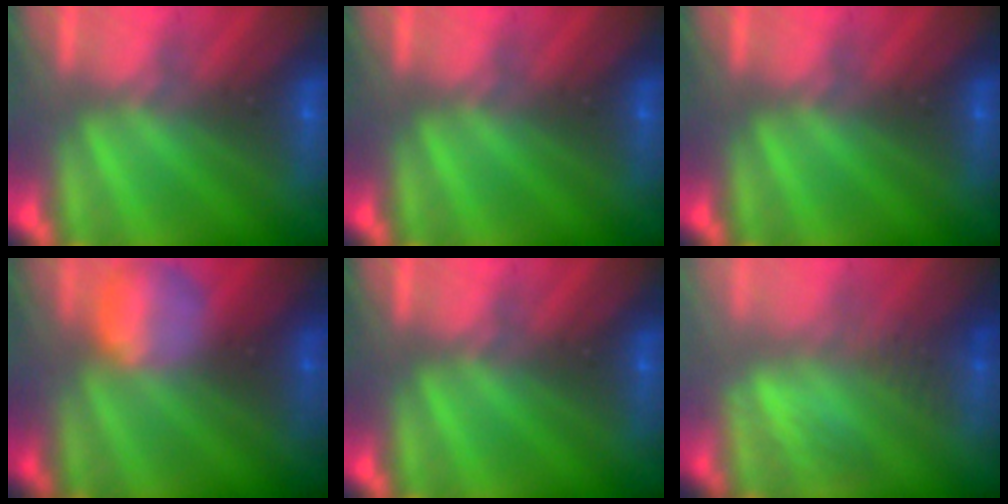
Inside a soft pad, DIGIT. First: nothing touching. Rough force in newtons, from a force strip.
{"total": 0.0}
{"total": 0.0}
{"total": 2.4}
{"total": 0.0}
{"total": 2.9}